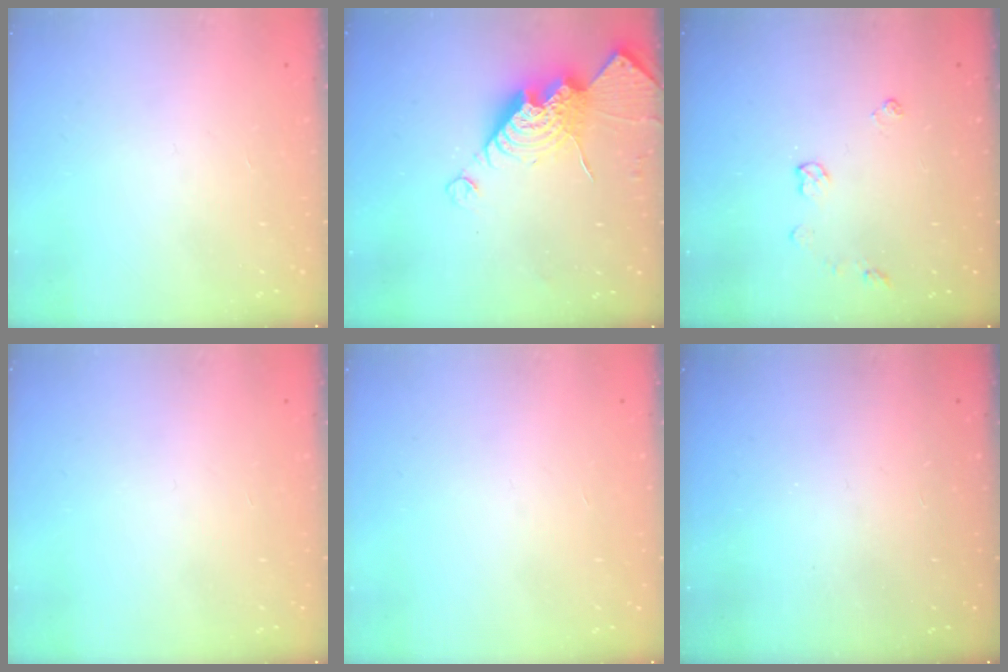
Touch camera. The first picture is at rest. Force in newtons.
{"total": 14.6, "press": 14.6, "slide": 1.1}
{"total": 5.9, "press": 5.8, "slide": 0.8}
{"total": 0.0}
{"total": 0.0}
{"total": 0.0}